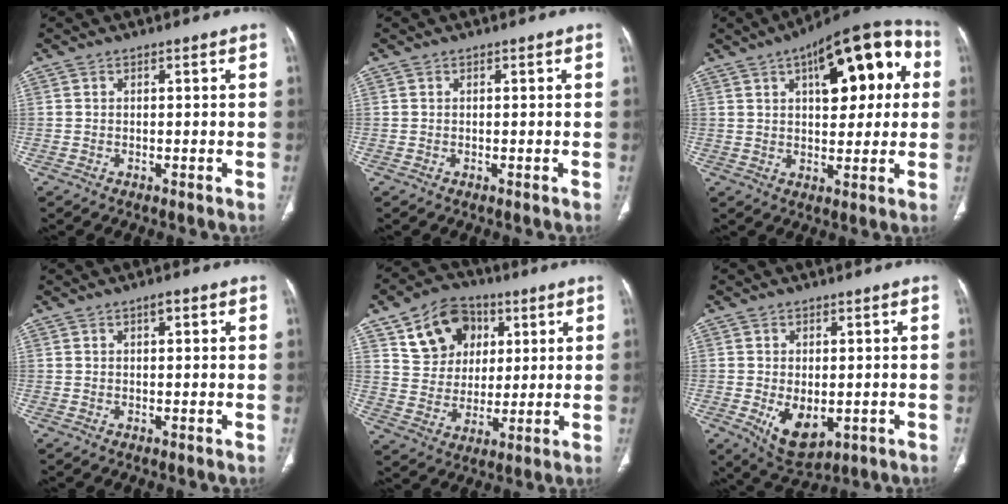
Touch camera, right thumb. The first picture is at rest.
{"total": 0.0}
{"total": 20.1, "force": [6.2, 9.3, 16.8], "torque": [-0.187, 0.023, 0.080]}
{"total": 2.0, "force": [0.9, 0.8, 1.6], "torque": [-0.023, 0.000, 0.011]}
{"total": 14.0, "force": [6.0, 10.9, 6.5], "torque": [-0.070, -0.009, 0.108]}
{"total": 8.2, "force": [-1.8, 4.9, 6.3], "torque": [-0.086, -0.012, -0.010]}